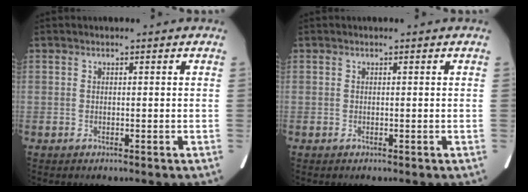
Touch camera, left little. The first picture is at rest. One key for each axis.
{"total": 0.0}